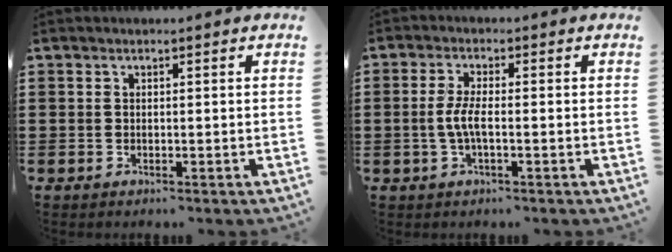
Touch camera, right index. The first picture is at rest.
{"total": 3.9, "force": [-0.7, 0.8, 3.7], "torque": [-0.096, -0.008, -0.025]}